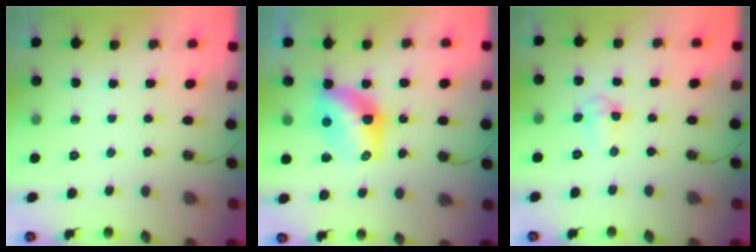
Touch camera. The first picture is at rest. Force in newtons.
{"total": 9.8, "press": 9.8, "slide": 0.2}
{"total": 4.5, "press": 4.4, "slide": 1.0}